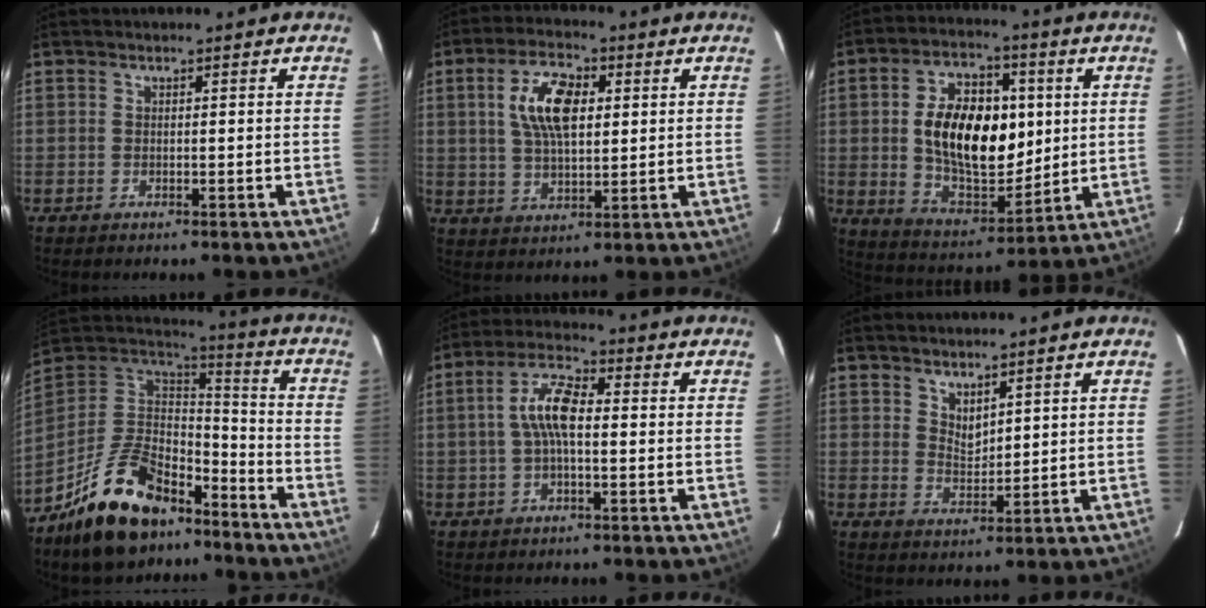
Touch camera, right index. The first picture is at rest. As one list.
[{"total": 10.1, "force": [2.5, 4.8, 8.5], "torque": [-0.161, 0.014, 0.049]}, {"total": 15.5, "force": [2.2, 9.9, 11.7], "torque": [-0.213, 0.009, 0.052]}, {"total": 21.6, "force": [-14.7, 10.5, 11.9], "torque": [-0.251, 0.016, -0.237]}, {"total": 7.3, "force": [-0.1, 2.6, 6.8], "torque": [-0.139, 0.018, -0.004]}, {"total": 3.6, "force": [2.9, 1.4, 1.5], "torque": [-0.022, -0.005, 0.054]}]